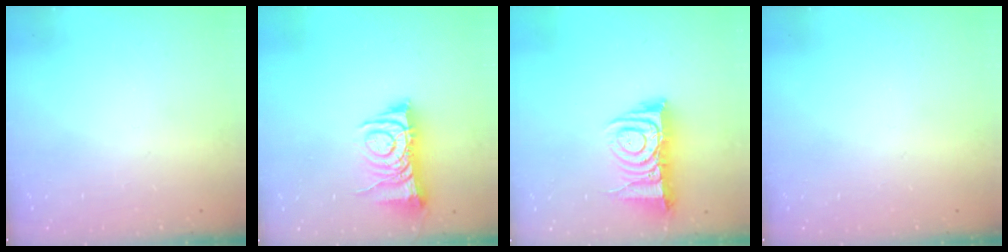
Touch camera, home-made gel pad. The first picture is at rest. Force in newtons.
{"total": 8.9, "press": 8.9, "slide": 1.1}
{"total": 10.5, "press": 10.4, "slide": 1.0}
{"total": 0.0}